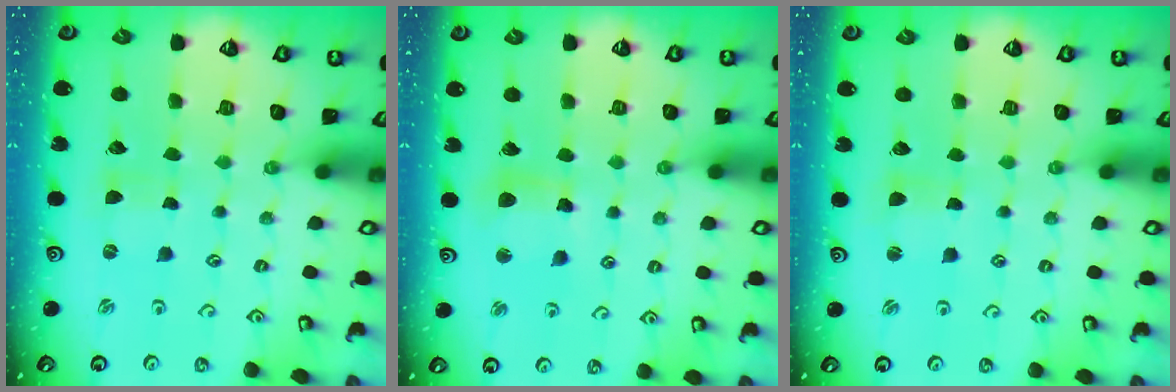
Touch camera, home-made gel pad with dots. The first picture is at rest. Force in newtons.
{"total": 8.0, "press": 8.0, "slide": 0.5}
{"total": 1.7, "press": 1.6, "slide": 0.4}